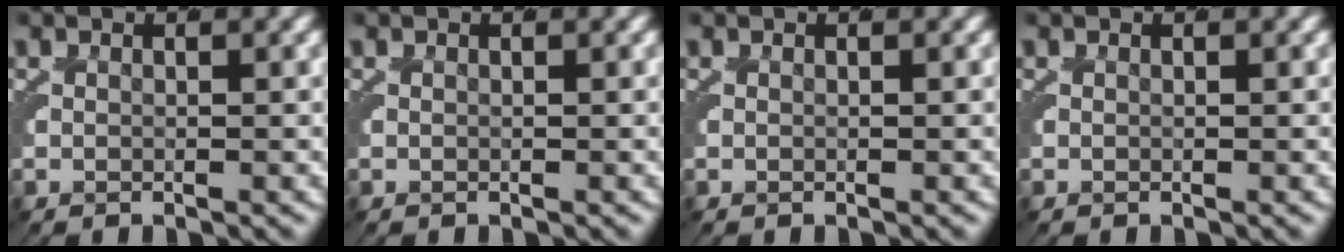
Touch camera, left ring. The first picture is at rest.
{"total": 0.0}
{"total": 0.0}
{"total": 0.0}